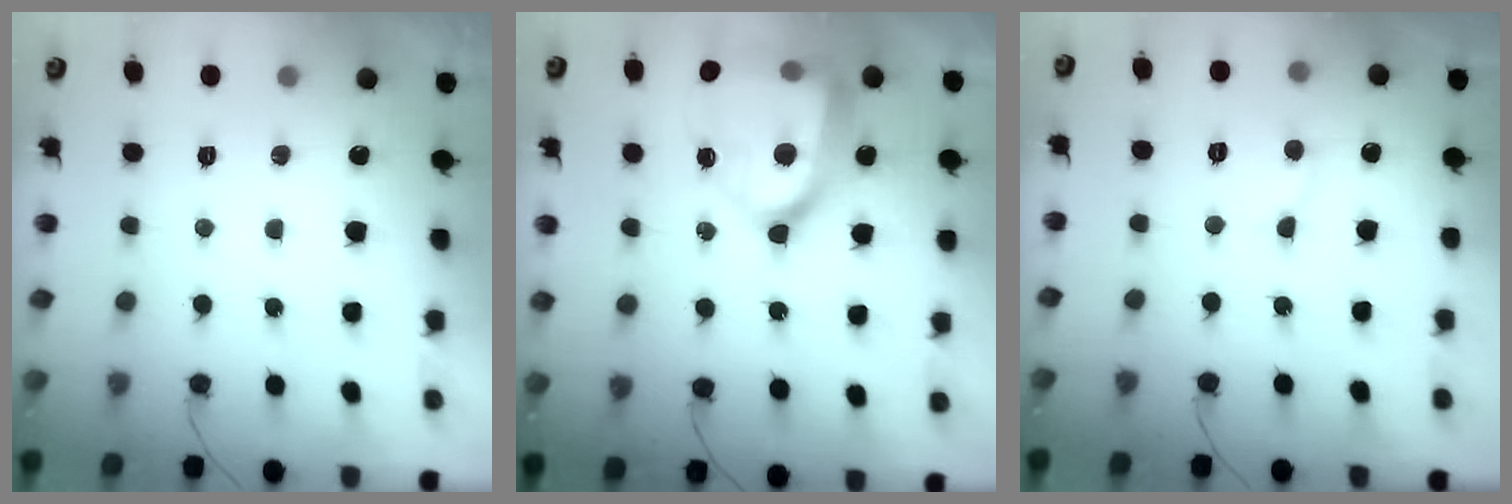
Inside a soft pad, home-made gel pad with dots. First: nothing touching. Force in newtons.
{"total": 24.5, "press": 24.4, "slide": 2.1}
{"total": 2.7, "press": 2.7, "slide": 0.2}